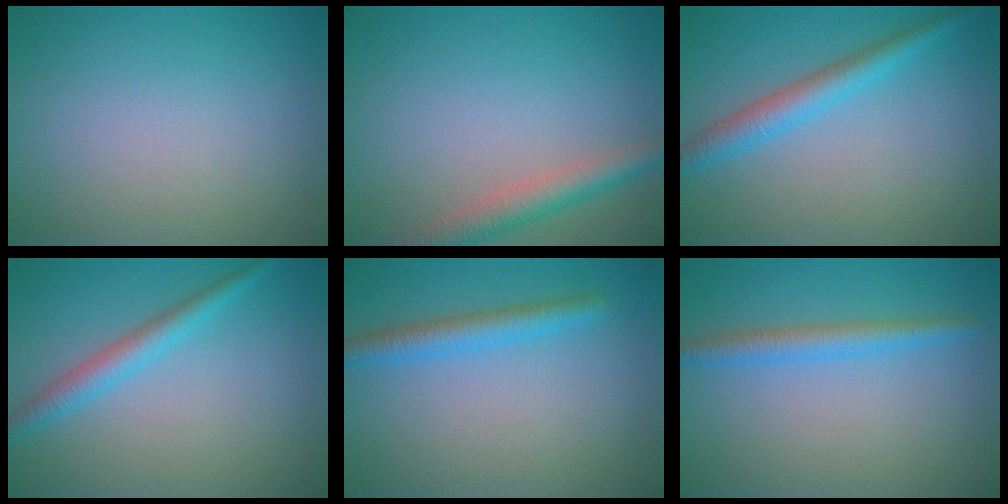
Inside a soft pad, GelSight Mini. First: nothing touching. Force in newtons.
{"total": 3.5, "press": 3.5, "slide": 0.1}
{"total": 3.2, "press": 3.2, "slide": 0.1}
{"total": 2.7, "press": 2.7, "slide": 0.1}
{"total": 2.8, "press": 2.8, "slide": 0.1}
{"total": 2.7, "press": 2.7, "slide": 0.1}